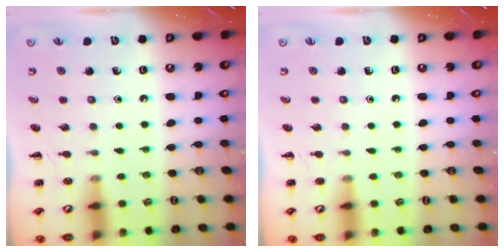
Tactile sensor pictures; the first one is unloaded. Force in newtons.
{"total": 0.0}